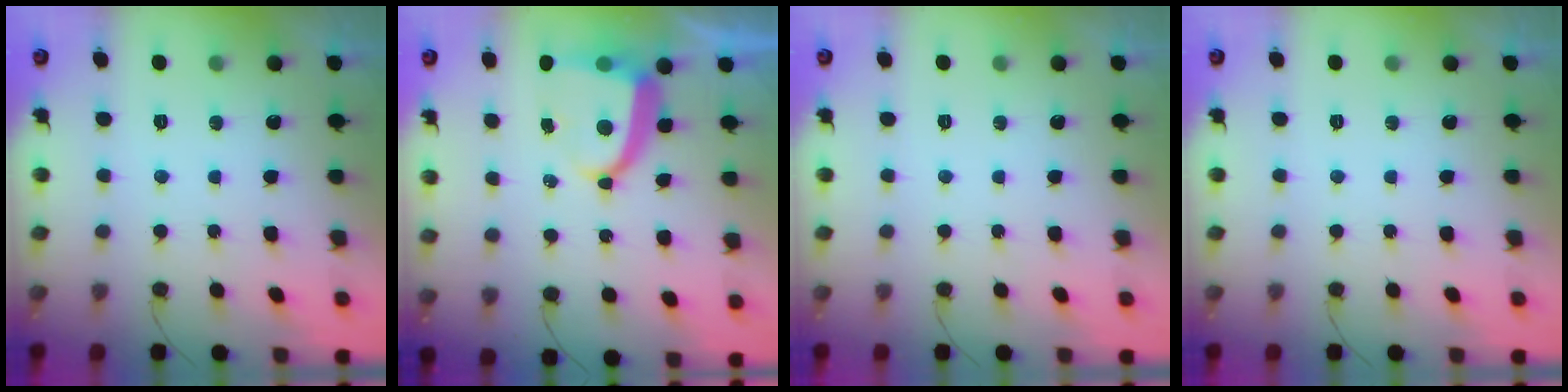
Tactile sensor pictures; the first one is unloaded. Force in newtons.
{"total": 9.5, "press": 9.4, "slide": 1.2}
{"total": 0.0}
{"total": 0.0}